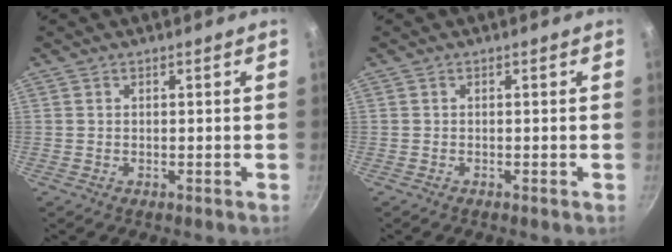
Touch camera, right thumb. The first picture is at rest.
{"total": 0.0}